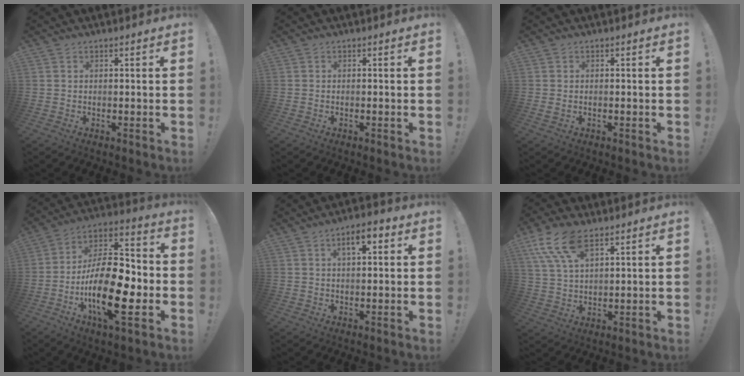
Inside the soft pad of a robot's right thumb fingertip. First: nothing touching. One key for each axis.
{"total": 0.0}
{"total": 0.6, "fx": 0.1, "fy": 0.4, "fz": 0.5, "tx": -0.010, "ty": 0.002, "tz": 0.002}
{"total": 23.6, "fx": -7.5, "fy": 9.7, "fz": 20.2, "tx": -0.379, "ty": 0.039, "tz": -0.117}
{"total": 5.5, "fx": 2.0, "fy": 2.3, "fz": 4.6, "tx": -0.068, "ty": 0.001, "tz": 0.028}
{"total": 11.7, "fx": 6.8, "fy": 5.2, "fz": 7.9, "tx": -0.159, "ty": -0.018, "tz": 0.129}